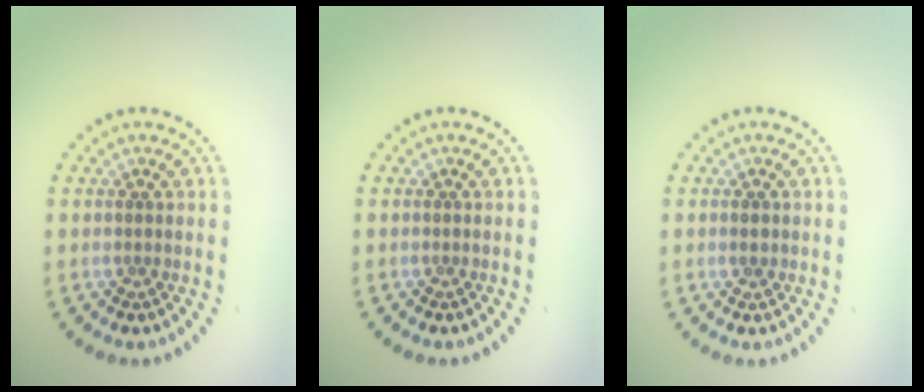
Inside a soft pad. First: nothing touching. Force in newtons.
{"total": 0.0}
{"total": 1.2, "press": 1.2, "slide": 0.1}